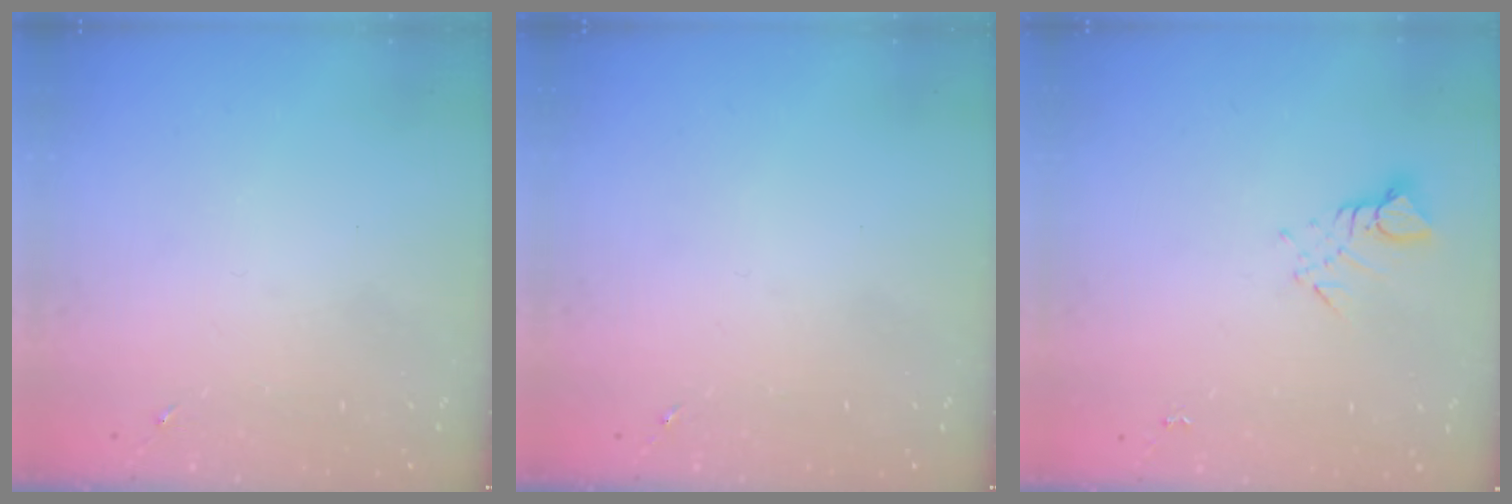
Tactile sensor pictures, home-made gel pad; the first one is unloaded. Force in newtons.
{"total": 0.0}
{"total": 3.8, "press": 3.8, "slide": 0.2}